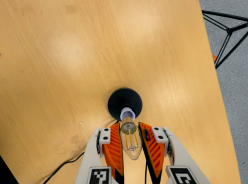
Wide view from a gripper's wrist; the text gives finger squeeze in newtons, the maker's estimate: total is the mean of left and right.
{"total": 15.2, "left": 15.0, "right": 15.3}